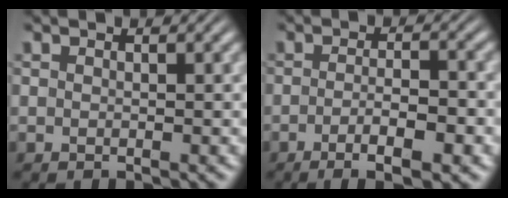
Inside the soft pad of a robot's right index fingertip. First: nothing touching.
{"total": 4.7, "force": [-2.9, 0.9, 3.5], "torque": [-0.052, -0.011, -0.048]}